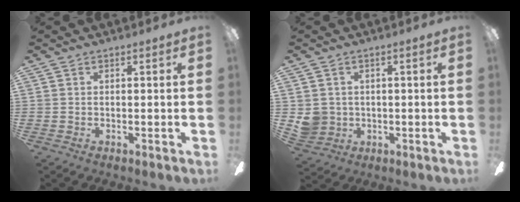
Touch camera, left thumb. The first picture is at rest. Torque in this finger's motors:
{"motor_torque": [-0.07, 0.08, -0.36, -0.03, 0.00]}